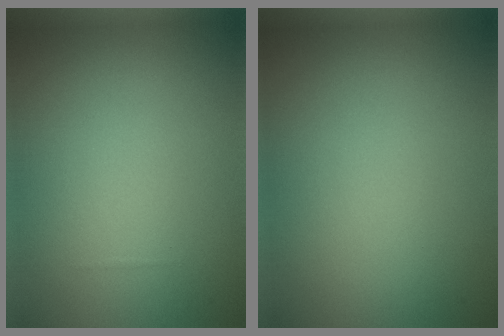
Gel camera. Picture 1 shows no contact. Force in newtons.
{"total": 0.0}